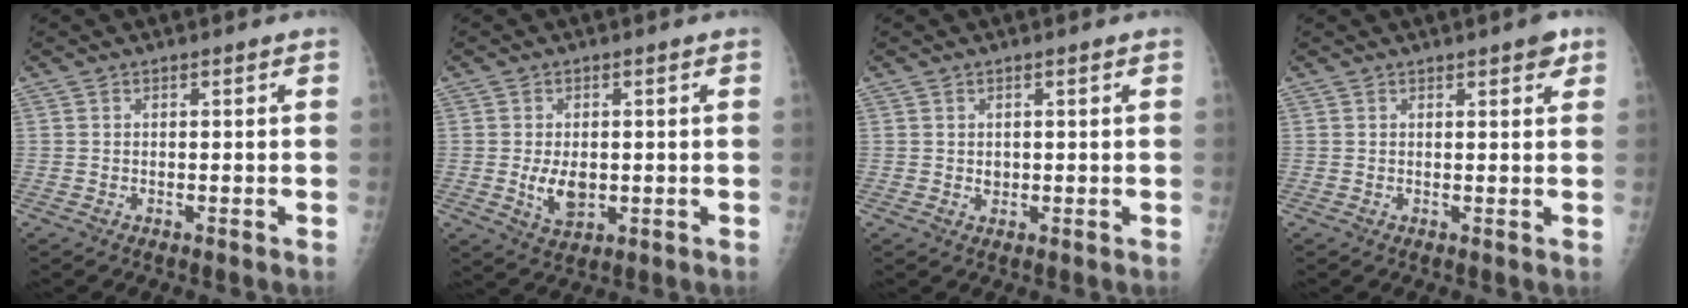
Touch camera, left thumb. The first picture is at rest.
{"total": 5.6, "force": [-0.5, 3.3, 4.5], "torque": [-0.069, -0.008, 0.002]}
{"total": 1.2, "force": [0.3, 0.9, 0.8], "torque": [-0.004, -0.002, 0.009]}
{"total": 2.6, "force": [1.6, 0.7, 1.9], "torque": [-0.017, -0.005, 0.017]}